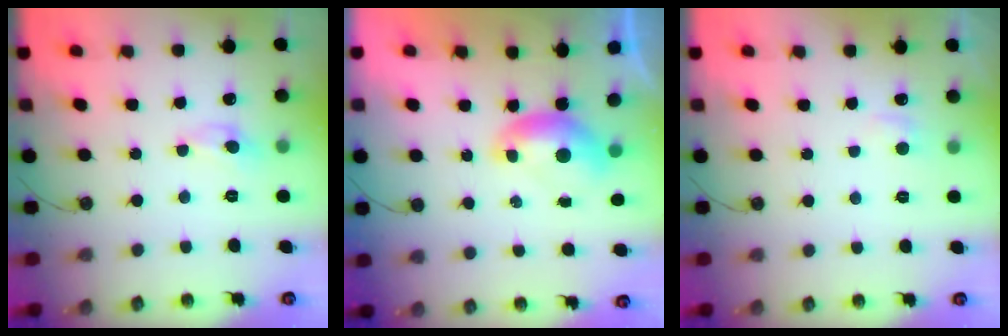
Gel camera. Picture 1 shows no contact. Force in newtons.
{"total": 0.6, "press": 0.6, "slide": 0.2}
{"total": 0.9, "press": 0.5, "slide": 0.8}